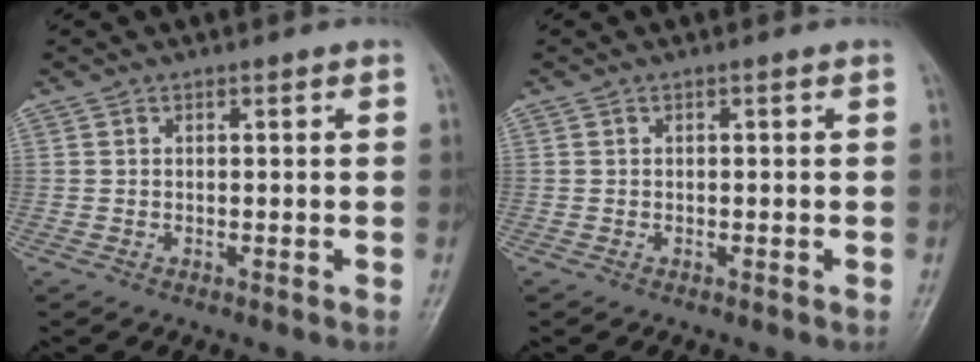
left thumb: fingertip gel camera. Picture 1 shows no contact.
{"total": 0.0}